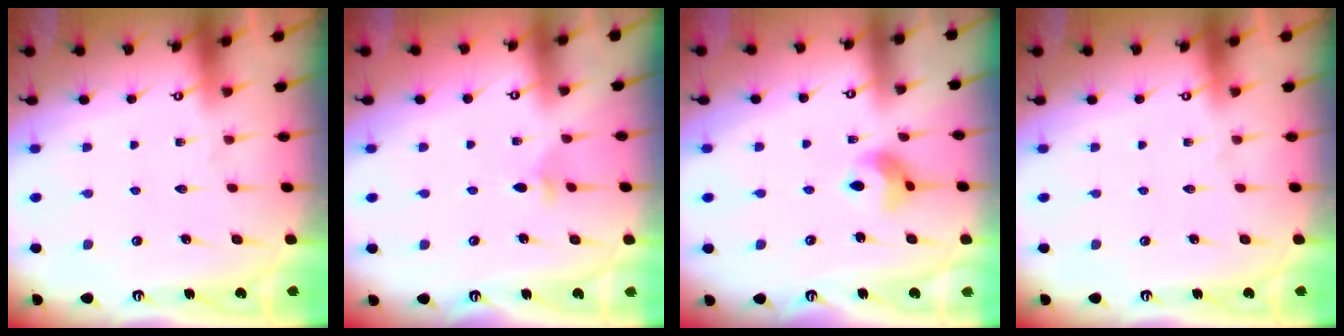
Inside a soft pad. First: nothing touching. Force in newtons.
{"total": 2.7, "press": 2.6, "slide": 0.7}
{"total": 7.9, "press": 7.9, "slide": 0.4}
{"total": 0.0}